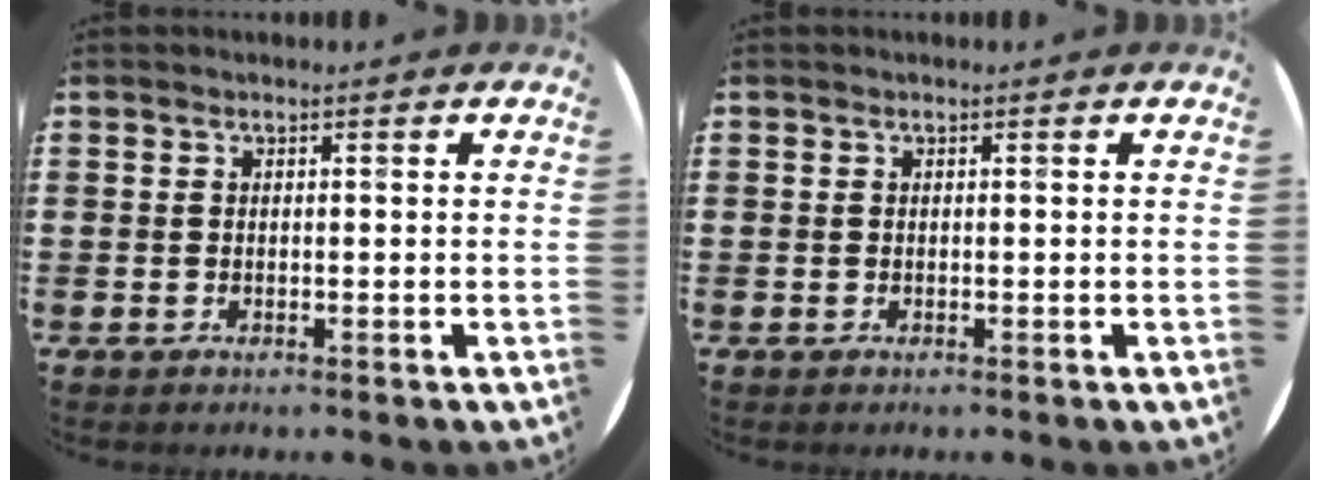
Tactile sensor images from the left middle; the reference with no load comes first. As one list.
[{"total": 0.0}]